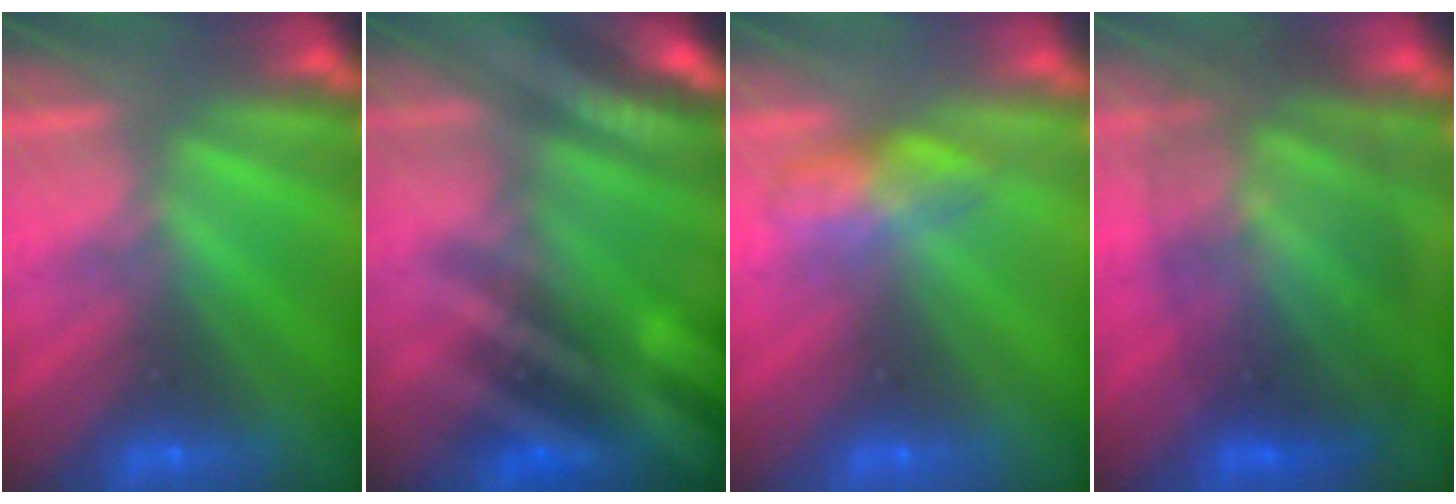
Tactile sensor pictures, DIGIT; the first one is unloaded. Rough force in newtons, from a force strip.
{"total": 7.8}
{"total": 2.8}
{"total": 8.5}